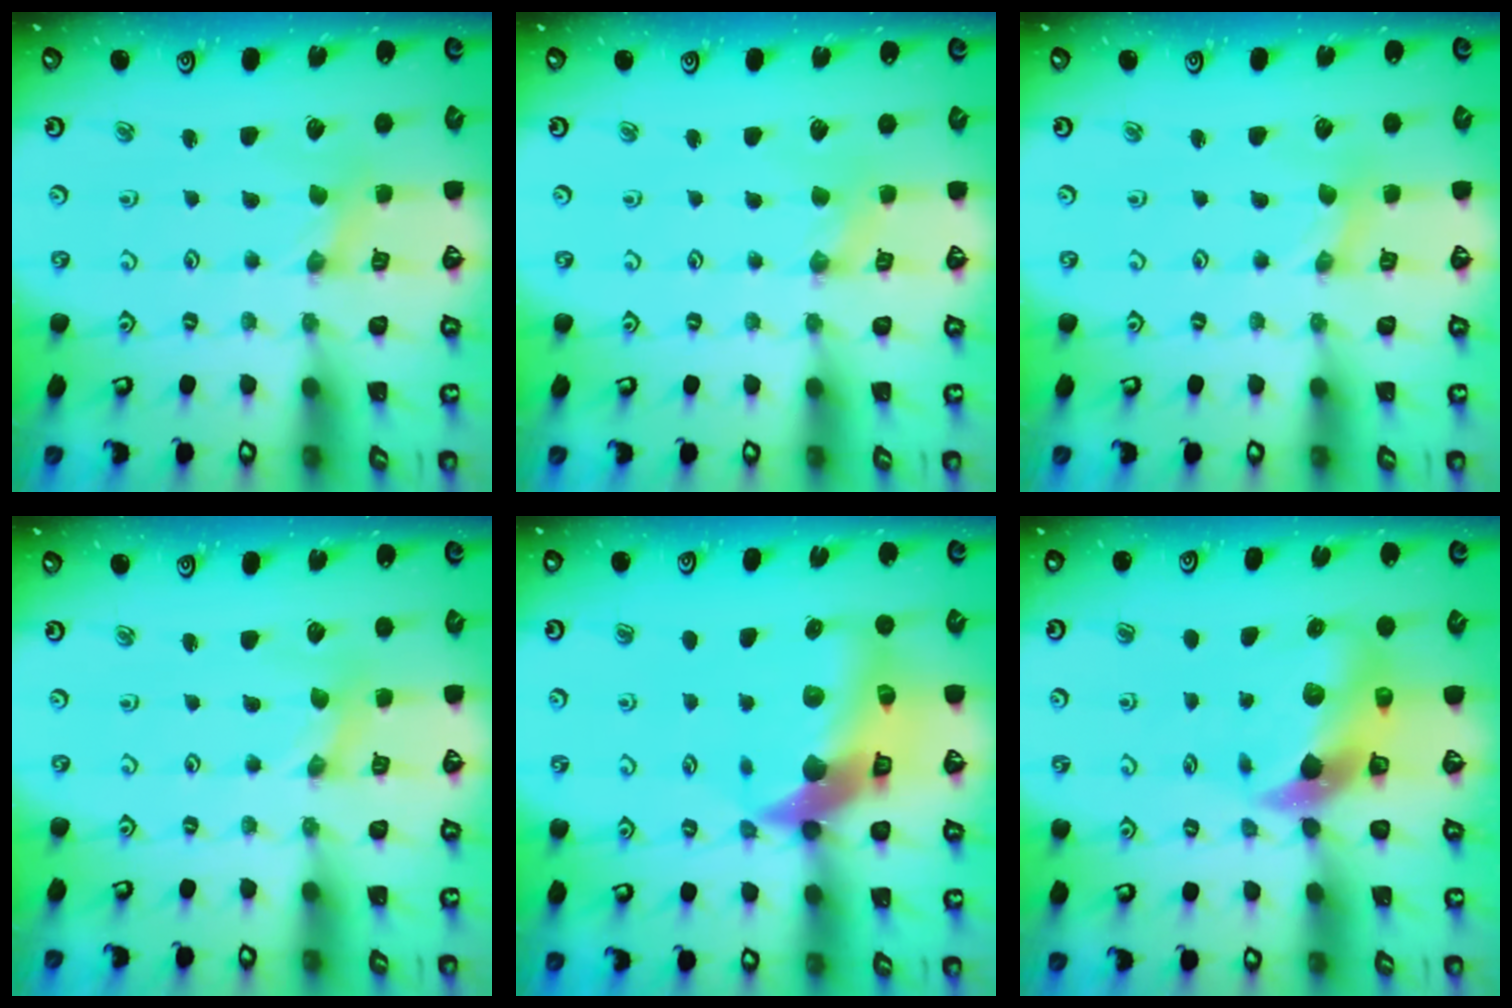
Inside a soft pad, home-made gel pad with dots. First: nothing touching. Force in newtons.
{"total": 0.0}
{"total": 0.0}
{"total": 0.0}
{"total": 15.8, "press": 15.7, "slide": 2.3}
{"total": 9.2, "press": 9.1, "slide": 1.5}